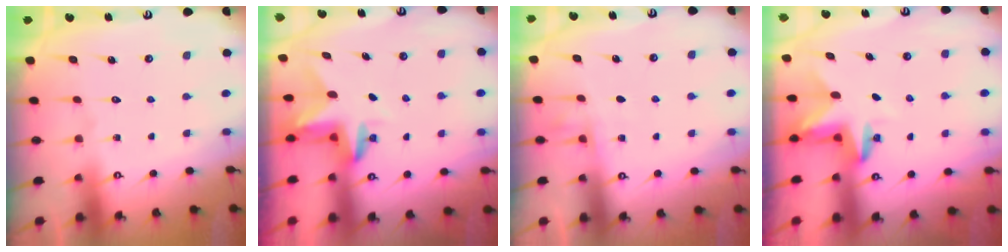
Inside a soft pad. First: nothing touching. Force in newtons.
{"total": 2.9, "press": 2.9, "slide": 0.2}
{"total": 3.9, "press": 3.6, "slide": 1.4}
{"total": 3.2, "press": 3.2, "slide": 0.1}